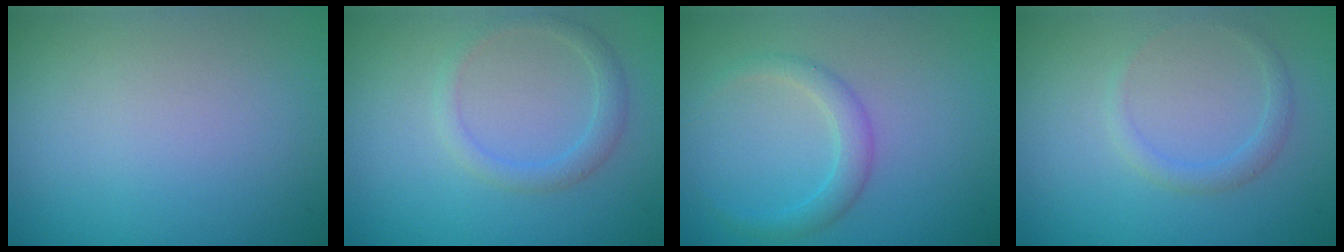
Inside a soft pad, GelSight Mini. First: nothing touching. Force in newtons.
{"total": 1.8, "press": 1.8, "slide": 0.1}
{"total": 2.0, "press": 2.0, "slide": 0.1}
{"total": 1.3, "press": 1.3, "slide": 0.1}